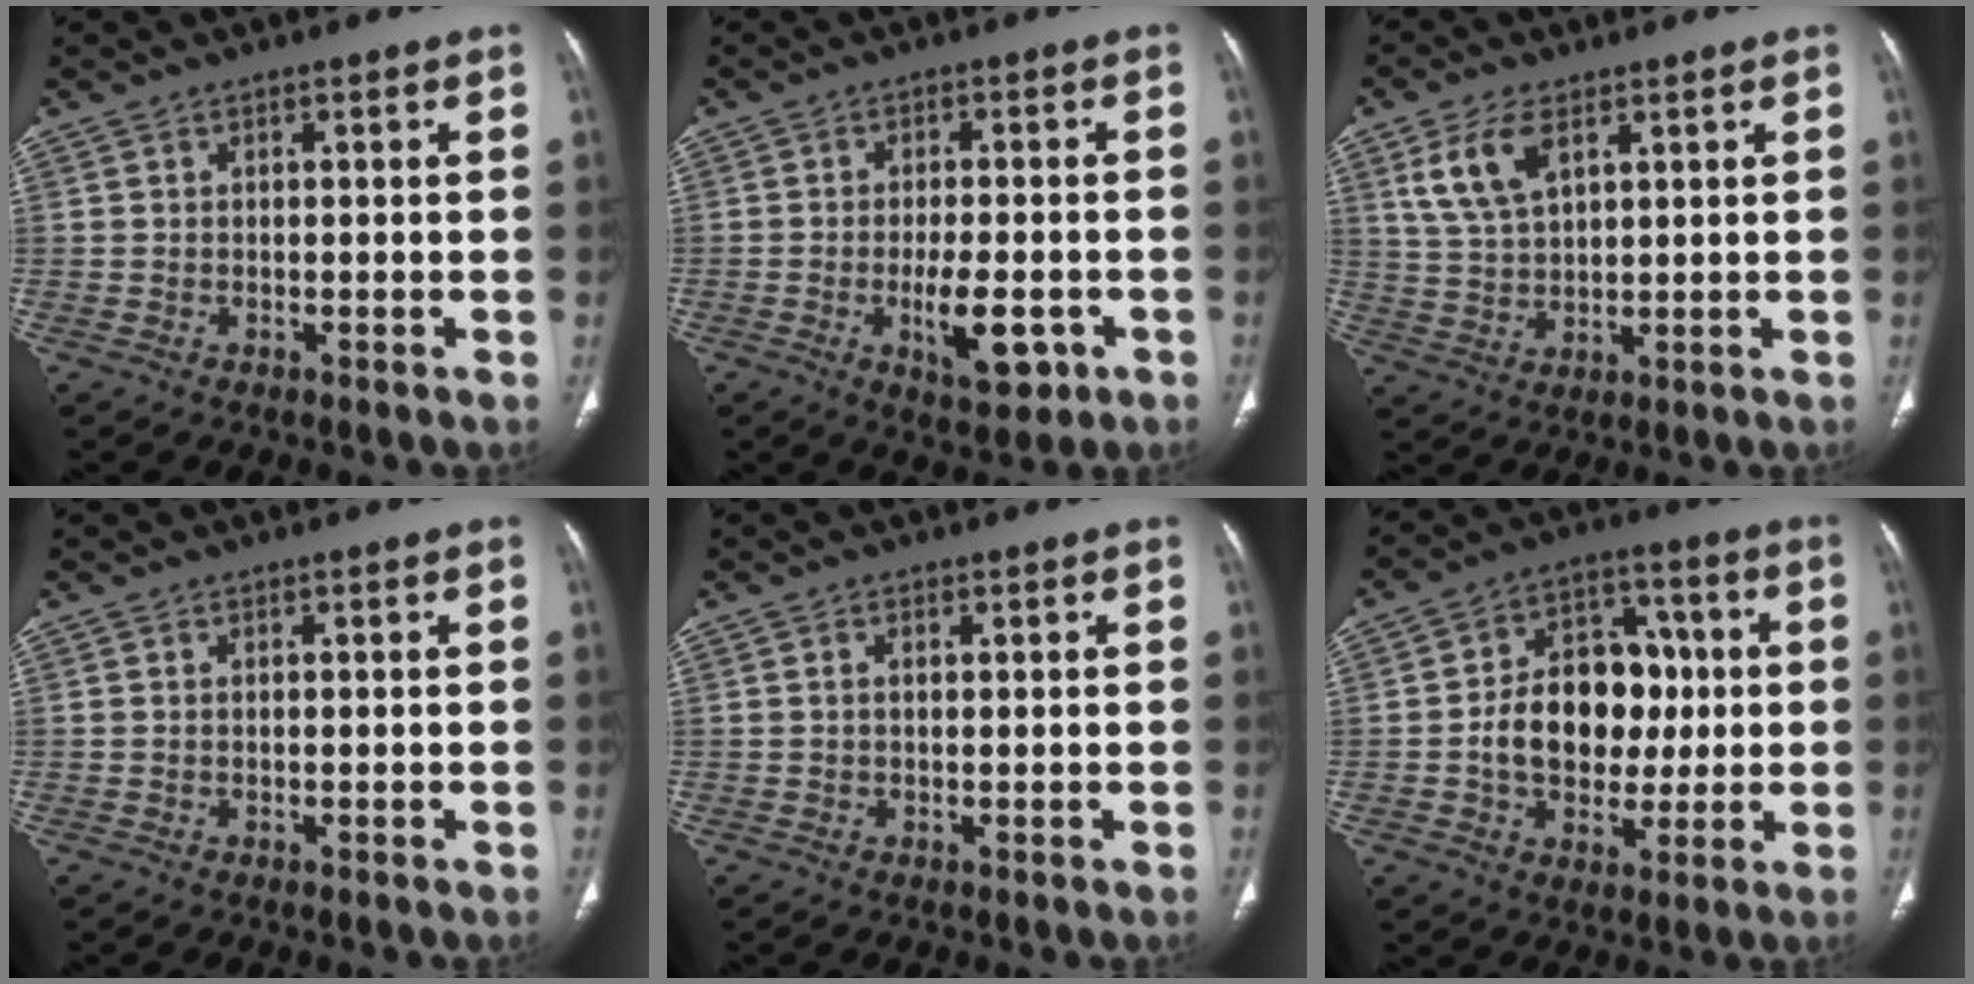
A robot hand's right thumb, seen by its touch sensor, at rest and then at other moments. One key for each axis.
{"total": 8.4, "fx": -2.8, "fy": 3.5, "fz": 7.1, "tx": -0.099, "ty": 0.003, "tz": -0.036}
{"total": 8.3, "fx": 3.9, "fy": 4.2, "fz": 6.0, "tx": -0.117, "ty": -0.010, "tz": 0.082}
{"total": 0.0}
{"total": 1.0, "fx": 0.3, "fy": 0.5, "fz": 0.8, "tx": -0.020, "ty": 0.004, "tz": 0.006}
{"total": 15.4, "fx": -0.4, "fy": 11.5, "fz": 10.1, "tx": -0.116, "ty": 0.031, "tz": -0.003}